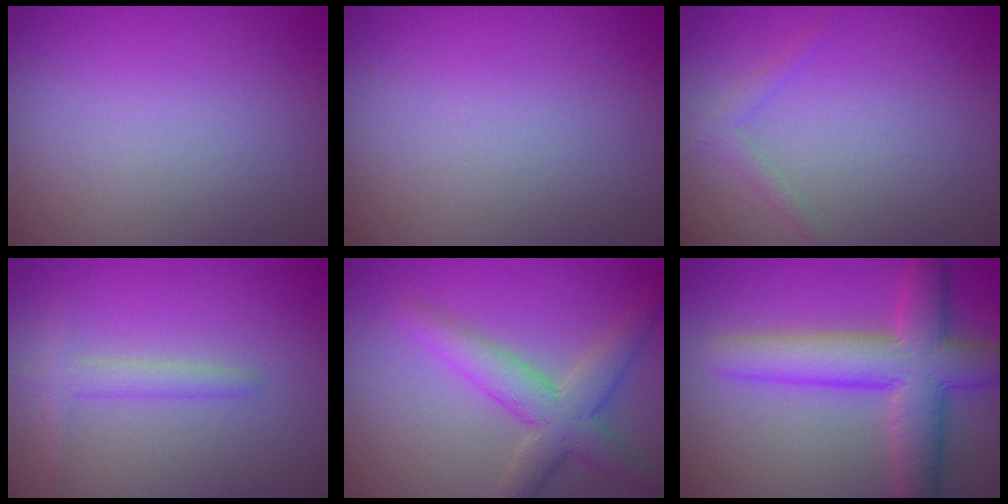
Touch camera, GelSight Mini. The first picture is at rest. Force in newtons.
{"total": 0.0}
{"total": 1.2, "press": 1.2, "slide": 0.1}
{"total": 2.1, "press": 2.1, "slide": 0.2}
{"total": 4.9, "press": 4.9, "slide": 0.4}
{"total": 8.0, "press": 8.0, "slide": 0.4}